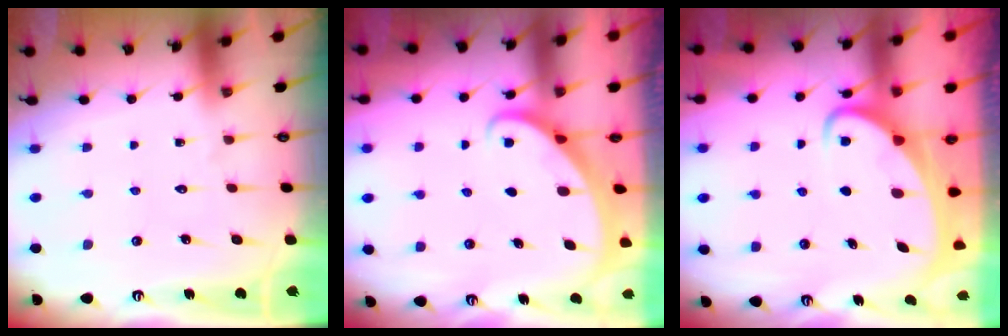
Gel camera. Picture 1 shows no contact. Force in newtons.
{"total": 1.8, "press": 1.8, "slide": 0.1}
{"total": 3.7, "press": 3.7, "slide": 0.5}